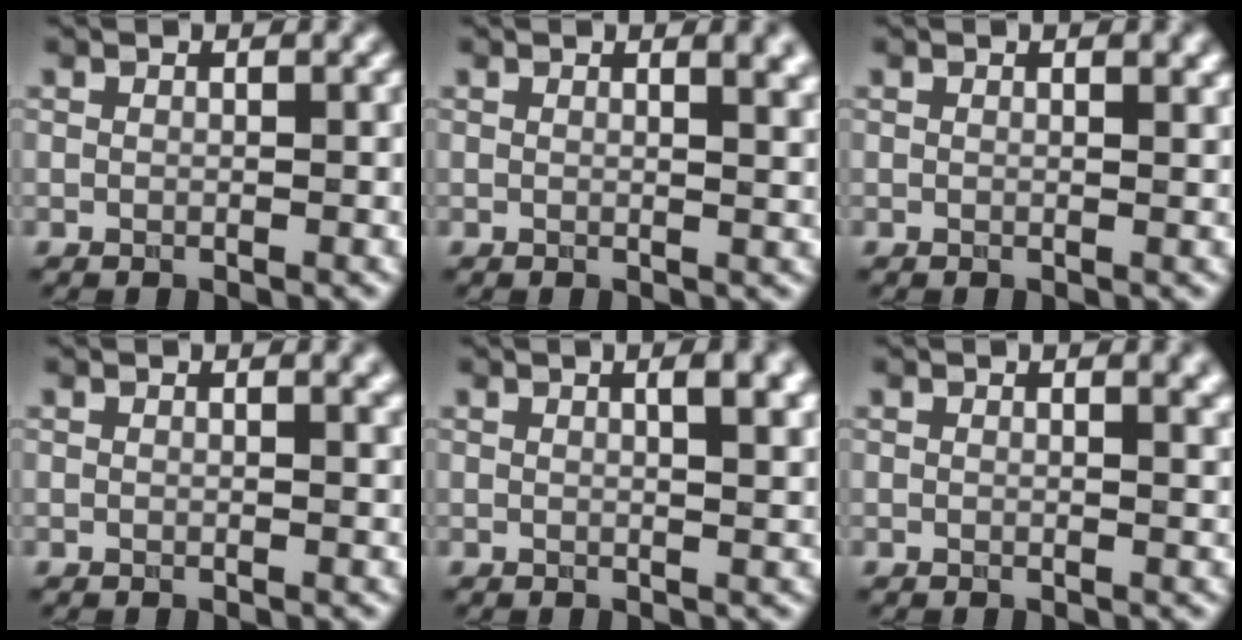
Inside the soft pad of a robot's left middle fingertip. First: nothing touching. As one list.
[{"total": 3.8, "force": [1.8, 1.7, 2.9], "torque": [-0.013, 0.005, 0.019]}, {"total": 1.2, "force": [0.7, 0.4, 0.9], "torque": [-0.010, 0.002, 0.011]}, {"total": 1.6, "force": [0.9, 0.6, 1.2], "torque": [-0.006, 0.003, 0.010]}, {"total": 4.7, "force": [1.6, 1.8, 4.0], "torque": [-0.030, 0.016, 0.011]}, {"total": 2.2, "force": [1.1, 0.9, 1.7], "torque": [-0.008, 0.002, 0.014]}]